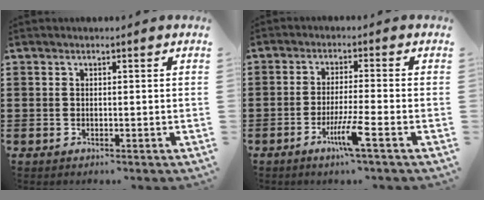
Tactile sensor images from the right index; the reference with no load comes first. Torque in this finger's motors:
{"motor_torque": [1.28, -0.46, 0.48, 0.11]}